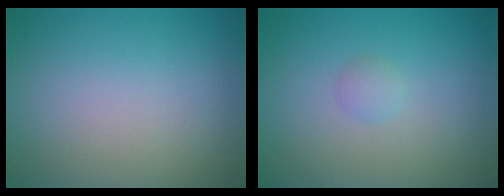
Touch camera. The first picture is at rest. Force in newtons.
{"total": 0.8, "press": 0.8, "slide": 0.1}